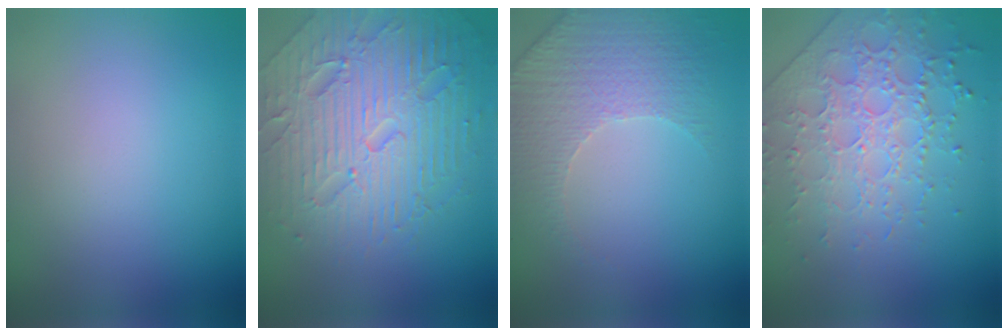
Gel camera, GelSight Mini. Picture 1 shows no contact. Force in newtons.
{"total": 7.4, "press": 7.3, "slide": 1.5}
{"total": 4.7, "press": 3.6, "slide": 3.0}
{"total": 4.3, "press": 4.3, "slide": 0.9}